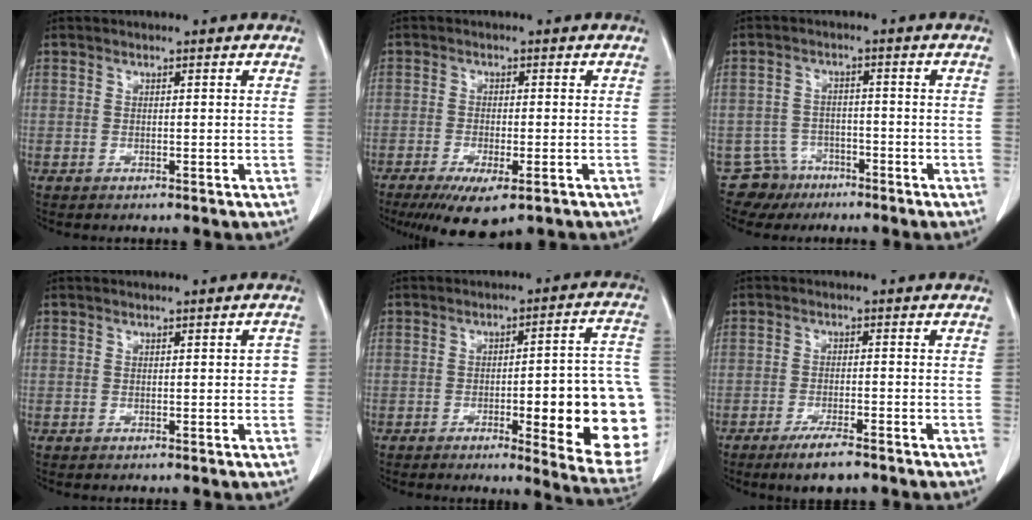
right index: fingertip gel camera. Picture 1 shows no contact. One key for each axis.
{"total": 7.8, "fx": -4.9, "fy": 2.0, "fz": 5.7, "tx": -0.092, "ty": -0.019, "tz": -0.073}
{"total": 5.0, "fx": -3.4, "fy": 3.6, "fz": -0.7, "tx": 0.014, "ty": 0.008, "tz": -0.058}
{"total": 1.6, "fx": 0.1, "fy": 0.7, "fz": 1.4, "tx": -0.007, "ty": 0.004, "tz": 0.000}
{"total": 19.3, "fx": -4.1, "fy": 2.7, "fz": 18.7, "tx": -0.153, "ty": 0.020, "tz": -0.036}
{"total": 5.2, "fx": -3.8, "fy": 0.8, "fz": 3.5, "tx": -0.064, "ty": -0.009, "tz": -0.062}